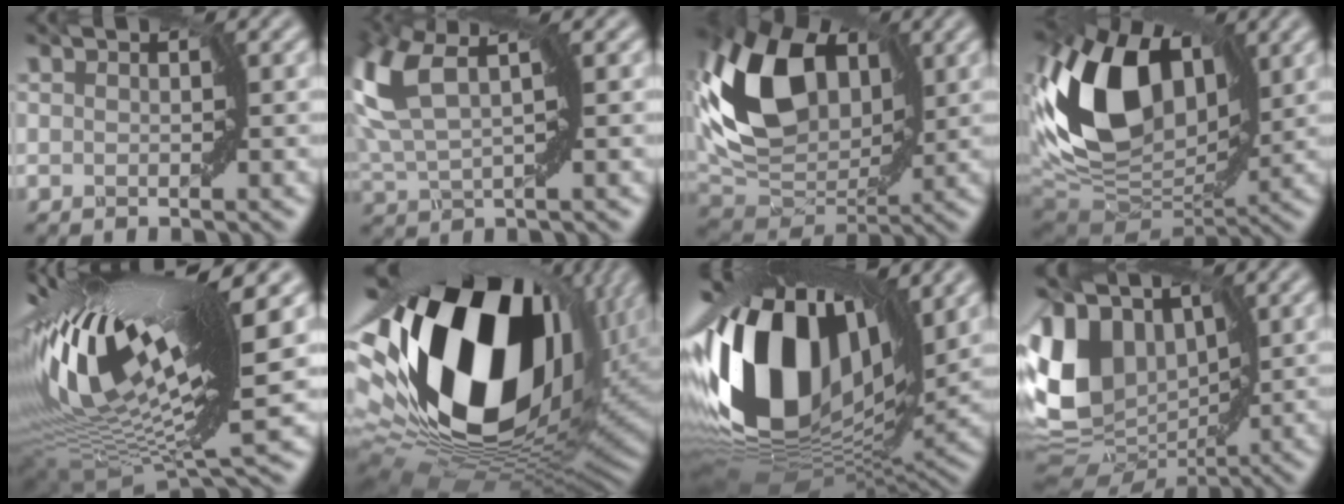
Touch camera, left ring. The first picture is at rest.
{"total": 6.7, "force": [2.5, 2.6, 5.6], "torque": [-0.162, 0.015, 0.060]}
{"total": 11.0, "force": [2.4, 7.0, 8.2], "torque": [-0.180, 0.011, 0.046]}
{"total": 12.4, "force": [2.3, 7.8, 9.4], "torque": [-0.197, 0.012, 0.039]}
{"total": 16.4, "force": [5.2, 4.1, 15.0], "torque": [-0.302, 0.011, 0.100]}
{"total": 19.8, "force": [5.3, 11.6, 15.1], "torque": [-0.323, -0.016, 0.111]}
{"total": 16.0, "force": [3.3, 9.7, 12.2], "torque": [-0.269, 0.014, 0.053]}
{"total": 10.9, "force": [2.0, 7.7, 7.4], "torque": [-0.178, -0.001, 0.043]}